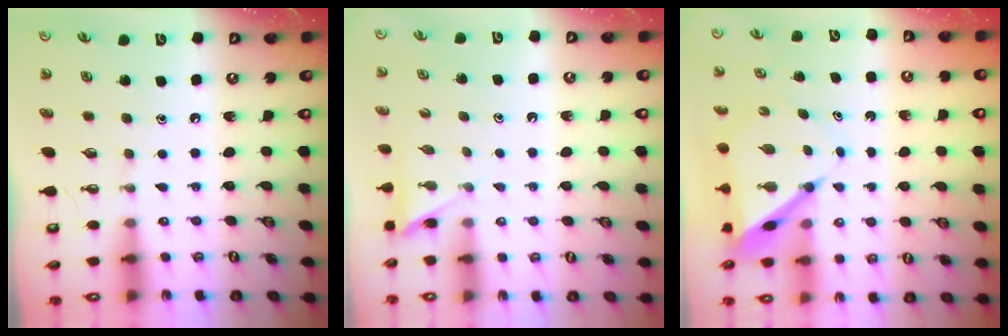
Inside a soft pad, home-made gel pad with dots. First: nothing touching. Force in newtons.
{"total": 3.6, "press": 3.6, "slide": 0.4}
{"total": 7.0, "press": 7.0, "slide": 0.6}